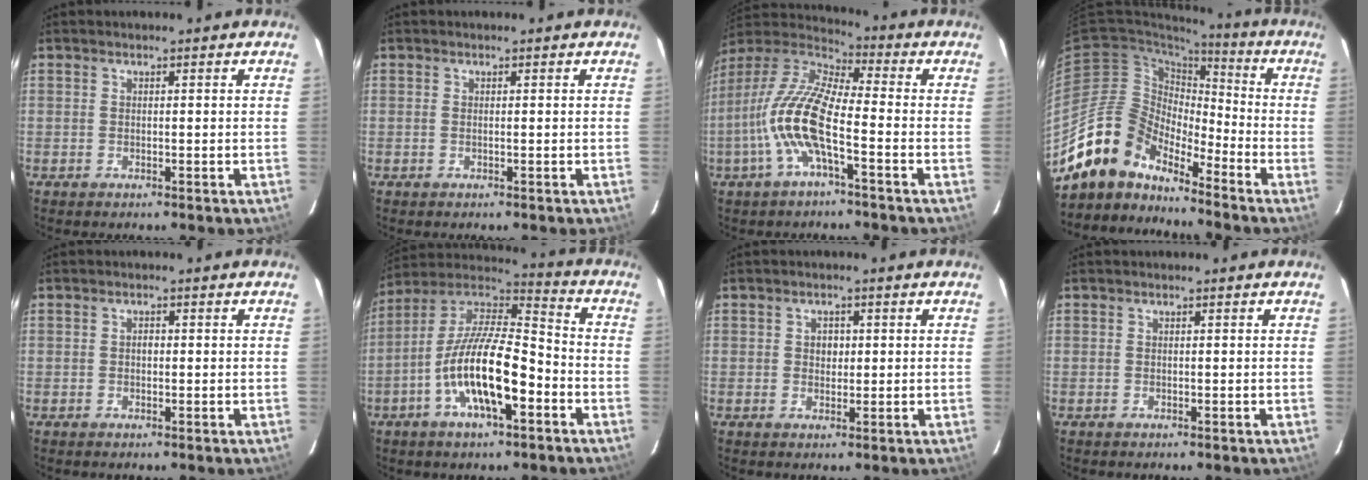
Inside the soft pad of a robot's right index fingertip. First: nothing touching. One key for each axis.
{"total": 0.0}
{"total": 13.8, "fx": -4.4, "fy": 3.4, "fz": 12.6, "tx": -0.256, "ty": 0.001, "tz": -0.094}
{"total": 13.6, "fx": -12.0, "fy": 5.5, "fz": 3.5, "tx": -0.059, "ty": 0.019, "tz": -0.232}
{"total": 0.8, "fx": -0.1, "fy": 0.6, "fz": 0.4, "tx": -0.006, "ty": 0.004, "tz": -0.002}
{"total": 17.2, "fx": -6.5, "fy": 5.8, "fz": 14.9, "tx": -0.282, "ty": -0.007, "tz": -0.125}
{"total": 2.0, "fx": 0.3, "fy": 1.8, "fz": 0.8, "tx": -0.011, "ty": 0.006, "tz": 0.004}
{"total": 0.0}